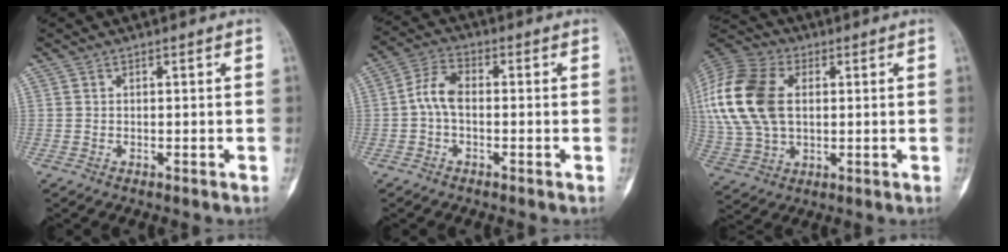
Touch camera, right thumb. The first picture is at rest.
{"total": 5.8, "force": [-0.6, 3.4, 4.7], "torque": [-0.091, 0.020, -0.022]}
{"total": 22.2, "force": [3.8, 14.8, 16.2], "torque": [-0.370, 0.014, 0.072]}